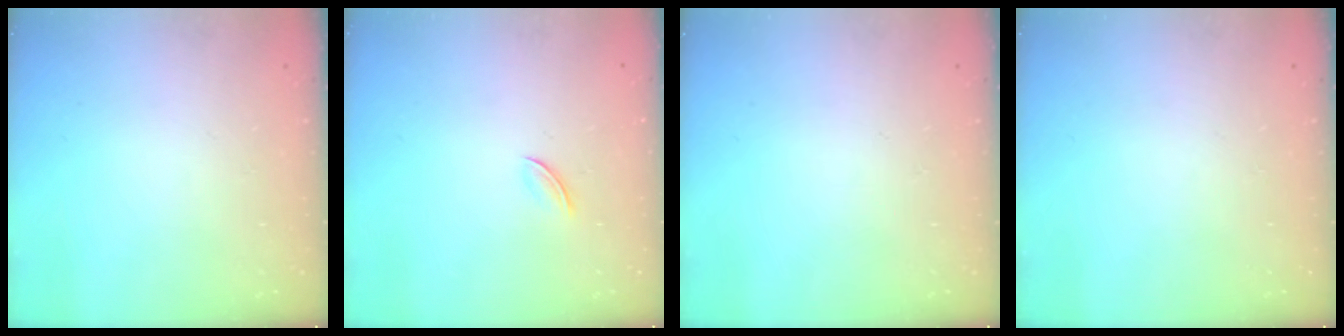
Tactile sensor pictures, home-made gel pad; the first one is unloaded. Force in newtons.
{"total": 2.3, "press": 2.2, "slide": 0.7}
{"total": 0.0}
{"total": 0.0}